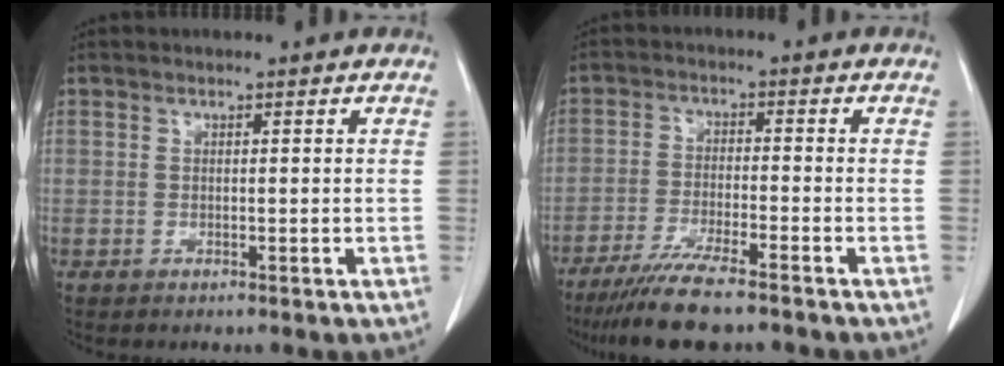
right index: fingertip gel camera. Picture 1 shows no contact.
{"total": 8.9, "force": [-7.1, 0.3, 5.4], "torque": [-0.092, -0.024, -0.122]}